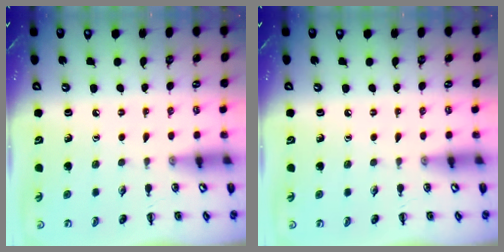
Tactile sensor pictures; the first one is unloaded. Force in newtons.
{"total": 0.0}